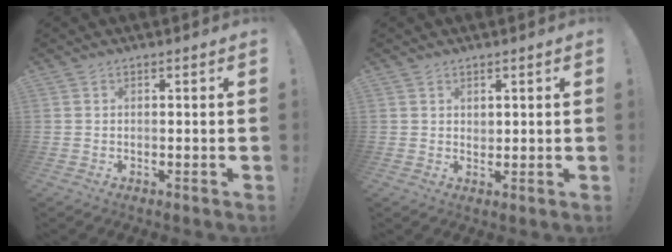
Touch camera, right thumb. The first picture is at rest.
{"total": 1.6, "force": [1.1, 1.1, 0.4], "torque": [-0.003, -0.006, 0.018]}